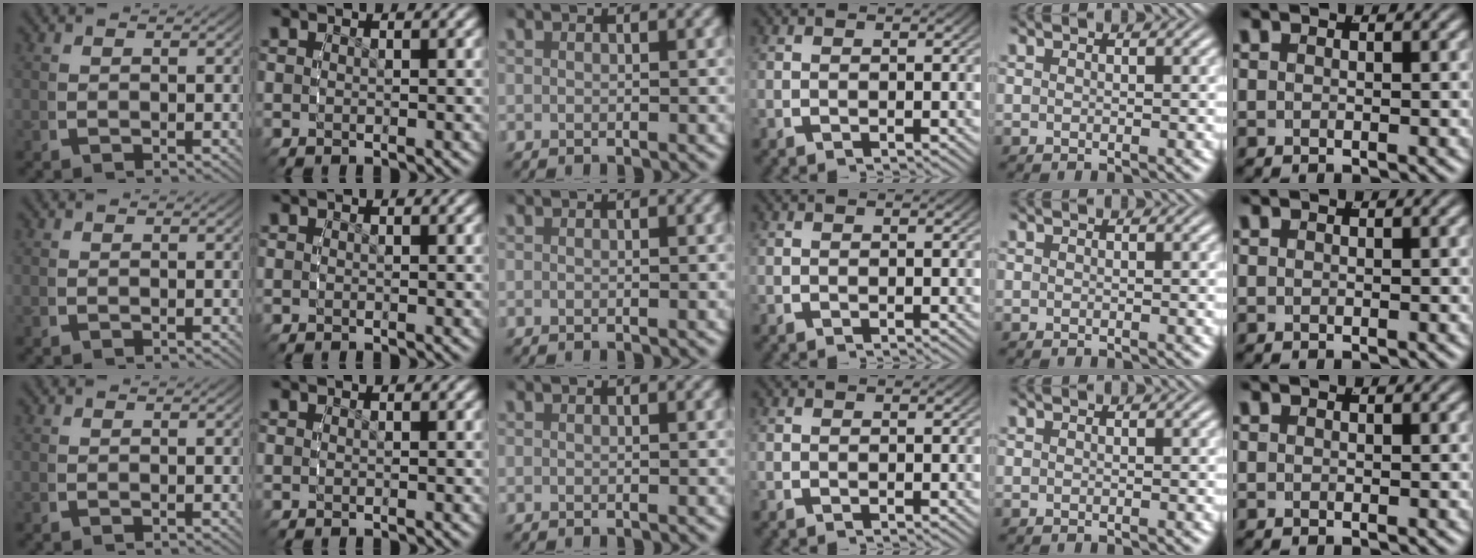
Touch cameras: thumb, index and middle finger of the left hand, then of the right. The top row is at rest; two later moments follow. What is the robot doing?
{"motion": "reach", "object": "sponge"}